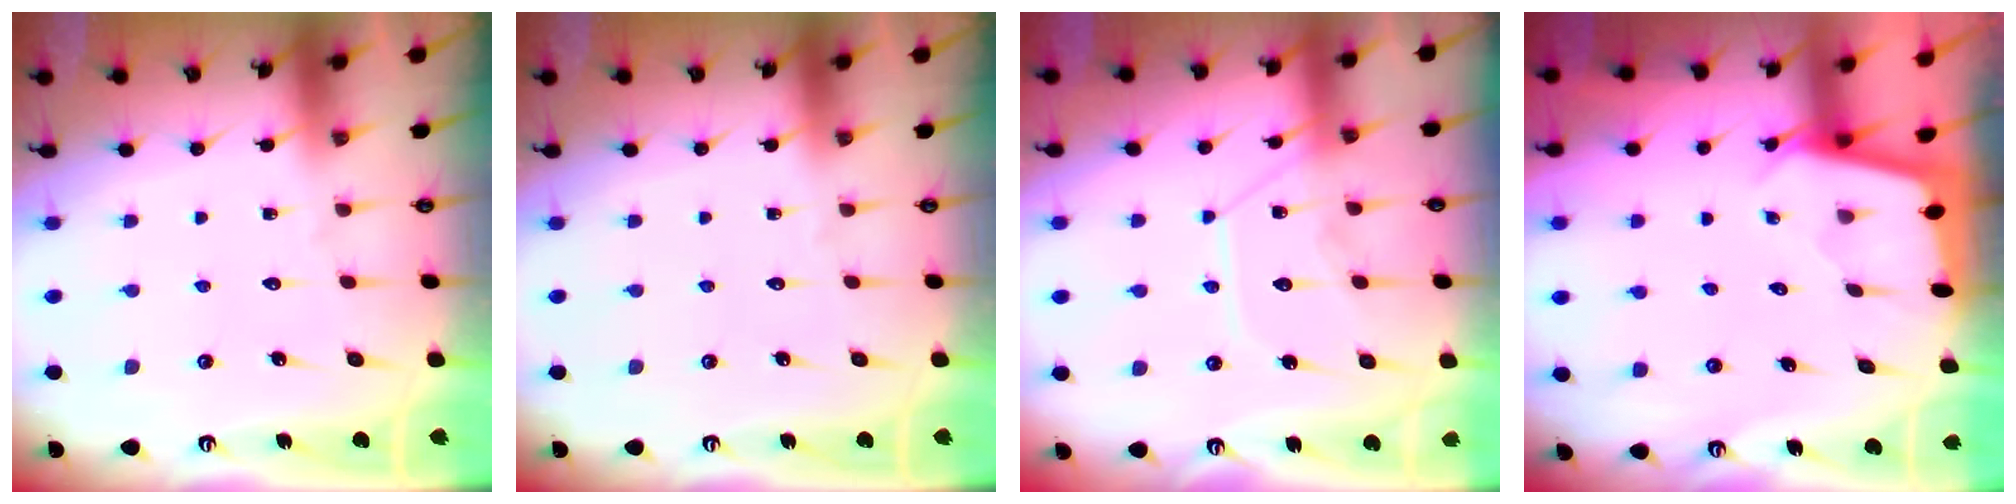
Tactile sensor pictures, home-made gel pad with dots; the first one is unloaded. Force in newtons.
{"total": 0.0}
{"total": 12.1, "press": 12.0, "slide": 1.0}
{"total": 1.8, "press": 1.8, "slide": 0.2}